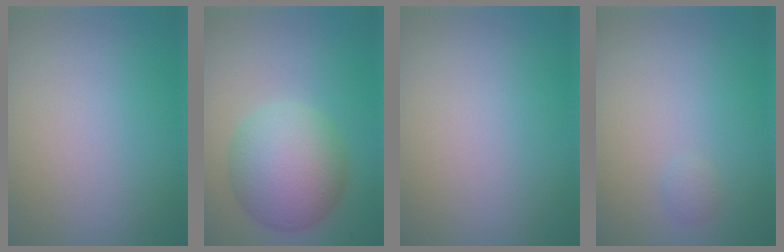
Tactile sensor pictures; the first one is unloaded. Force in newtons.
{"total": 6.9, "press": 6.9, "slide": 0.2}
{"total": 0.0}
{"total": 0.6, "press": 0.6, "slide": 0.0}